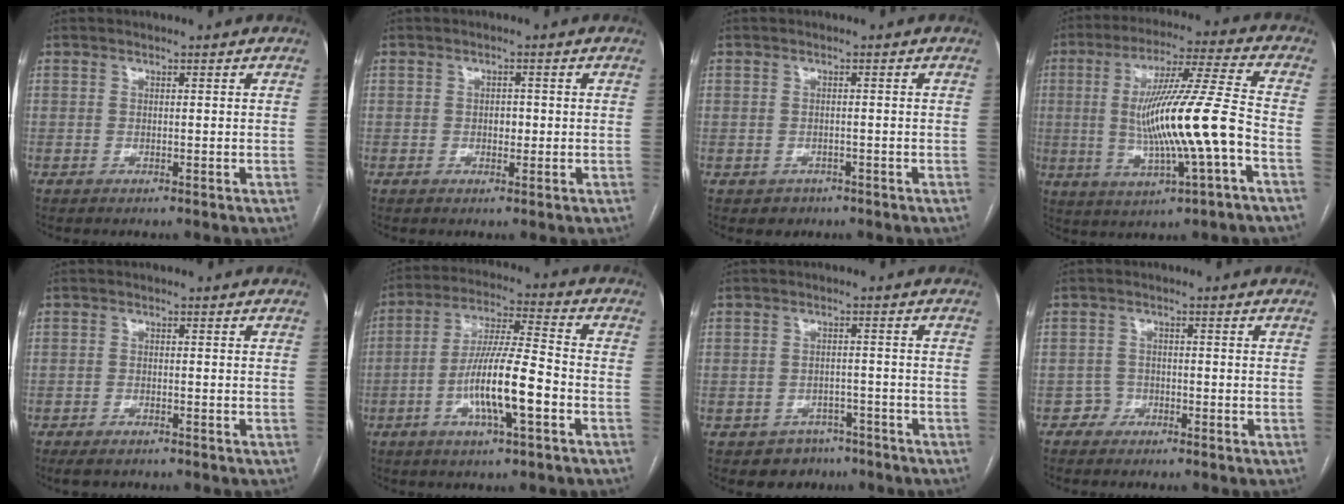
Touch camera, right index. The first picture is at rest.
{"total": 1.7, "force": [-0.2, 1.1, 1.3], "torque": [-0.018, 0.003, -0.002]}
{"total": 2.1, "force": [-1.1, 1.8, 0.2], "torque": [-0.002, 0.006, -0.011]}
{"total": 16.0, "force": [-2.2, 0.1, 15.8], "torque": [-0.287, 0.003, -0.037]}
{"total": 2.5, "force": [-2.0, 1.0, 1.2], "torque": [-0.022, -0.002, -0.027]}
{"total": 12.4, "force": [-4.0, 1.4, 11.6], "torque": [-0.216, 0.002, -0.072]}
{"total": 5.0, "force": [-3.3, 3.7, 0.1], "torque": [0.008, 0.015, -0.042]}
{"total": 2.0, "force": [-1.3, 1.5, -0.4], "torque": [0.014, 0.011, -0.030]}